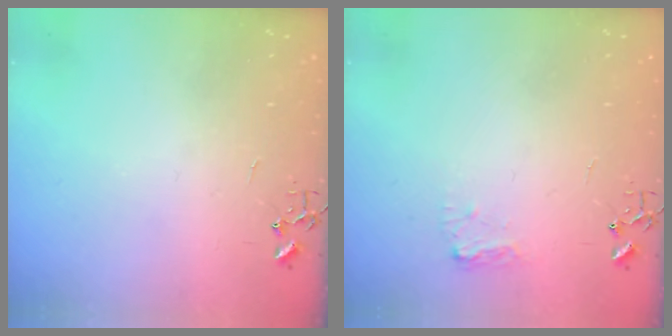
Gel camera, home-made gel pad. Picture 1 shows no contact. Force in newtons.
{"total": 6.6, "press": 6.6, "slide": 0.2}